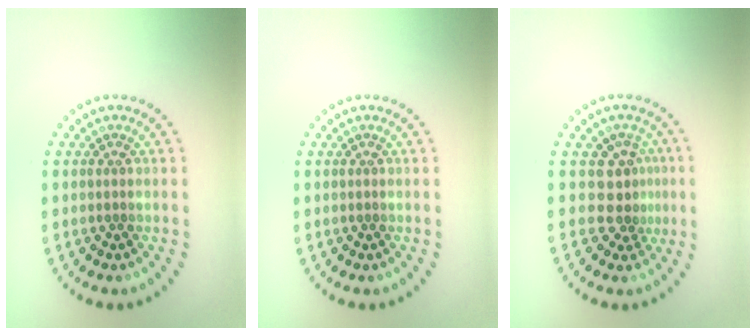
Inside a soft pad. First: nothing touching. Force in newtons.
{"total": 0.0}
{"total": 2.9, "press": 2.0, "slide": 2.0}